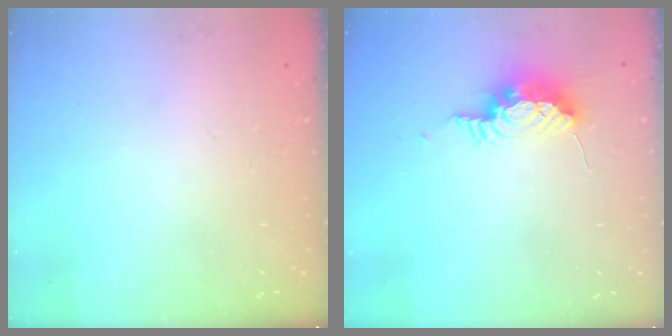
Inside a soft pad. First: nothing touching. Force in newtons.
{"total": 9.4, "press": 8.8, "slide": 3.4}